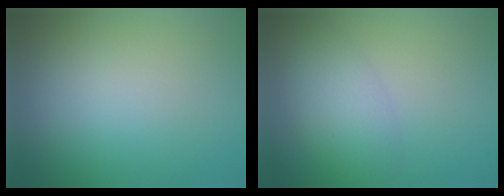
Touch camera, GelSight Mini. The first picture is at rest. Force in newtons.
{"total": 3.0, "press": 3.0, "slide": 0.2}